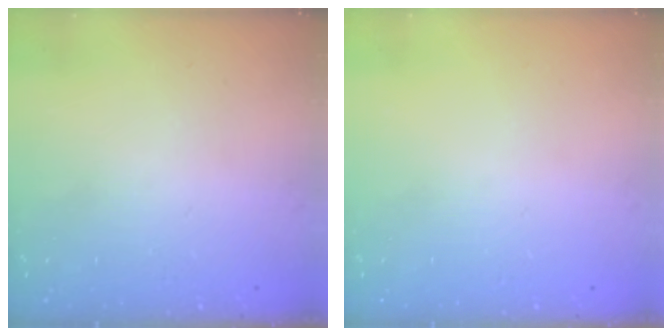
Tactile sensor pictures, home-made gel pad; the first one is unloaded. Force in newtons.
{"total": 0.0}